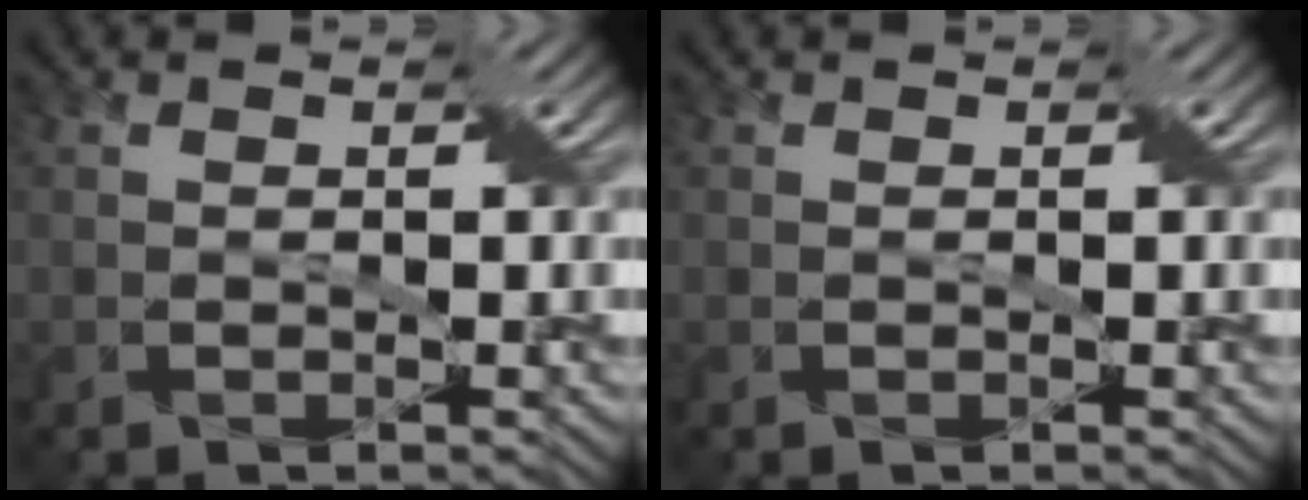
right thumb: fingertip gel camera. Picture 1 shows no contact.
{"total": 0.0}